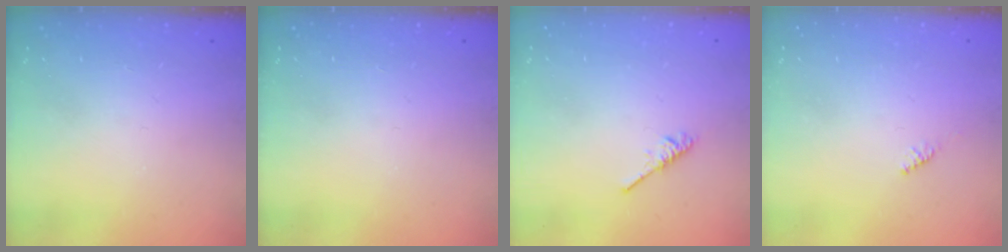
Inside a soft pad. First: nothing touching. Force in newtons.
{"total": 0.0}
{"total": 1.9, "press": 1.9, "slide": 0.4}
{"total": 1.6, "press": 1.5, "slide": 0.4}